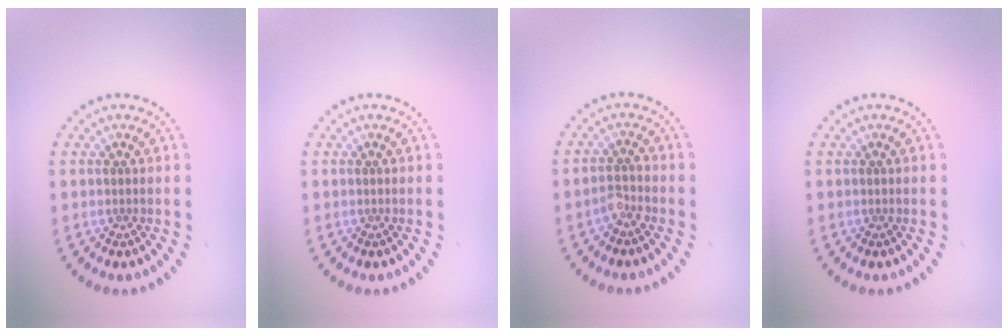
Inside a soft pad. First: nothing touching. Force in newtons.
{"total": 0.0}
{"total": 1.7, "press": 1.4, "slide": 0.9}
{"total": 0.0}